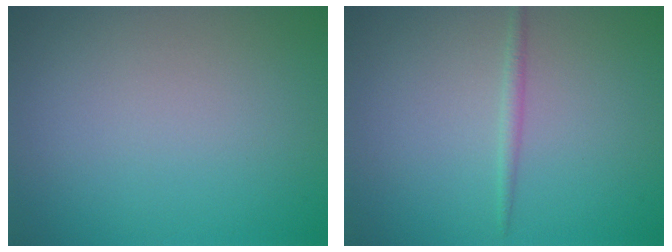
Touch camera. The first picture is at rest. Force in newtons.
{"total": 1.0, "press": 1.0, "slide": 0.0}